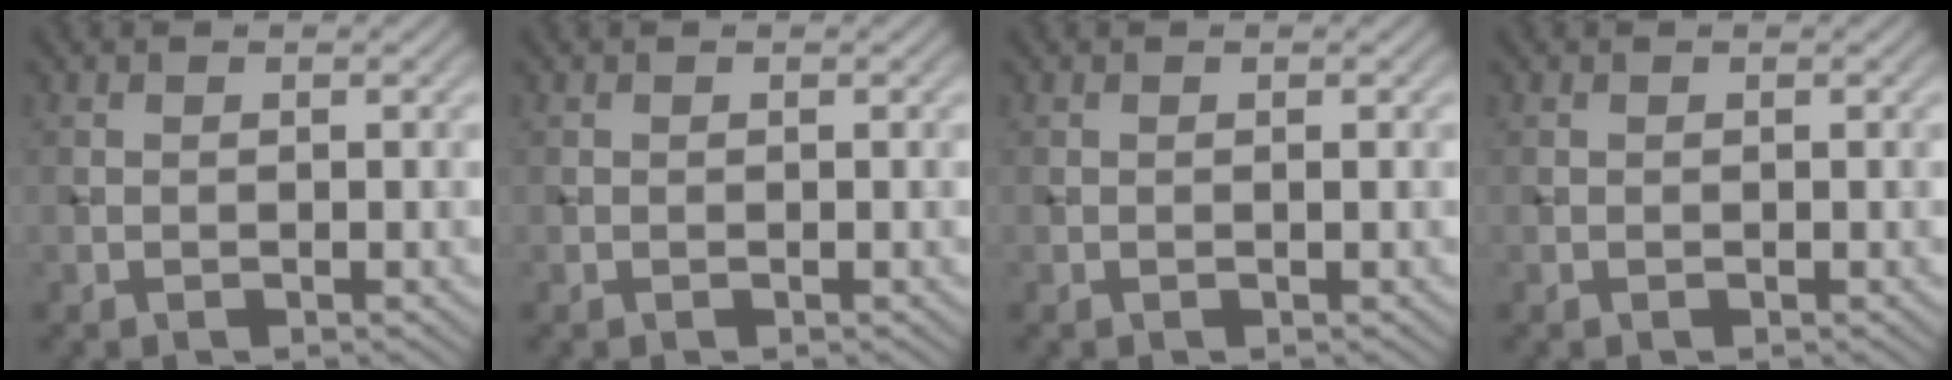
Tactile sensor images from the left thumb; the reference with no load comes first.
{"total": 0.0}
{"total": 0.0}
{"total": 0.0}